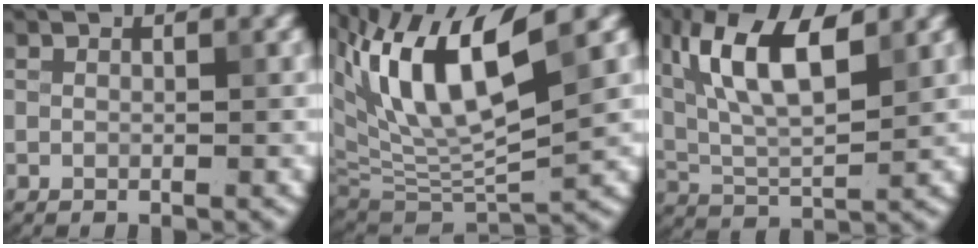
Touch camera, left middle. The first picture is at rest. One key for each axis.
{"total": 11.3, "fx": 5.0, "fy": 3.6, "fz": 9.4, "tx": -0.175, "ty": 0.005, "tz": 0.094}
{"total": 9.2, "fx": 3.7, "fy": 3.5, "fz": 7.6, "tx": -0.145, "ty": 0.016, "tz": 0.066}